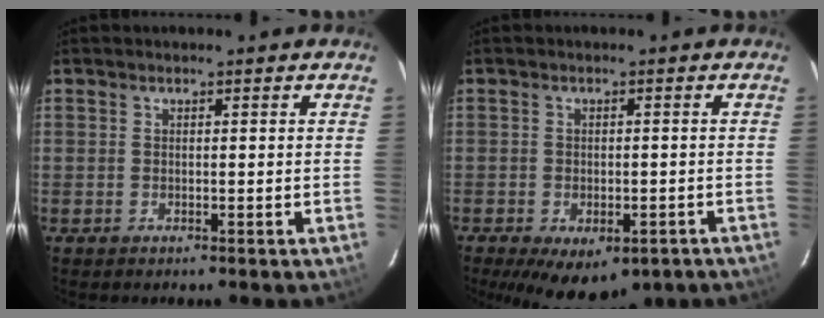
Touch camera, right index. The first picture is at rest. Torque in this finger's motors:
{"motor_torque": [1.74, -0.40, 1.05, 0.21]}